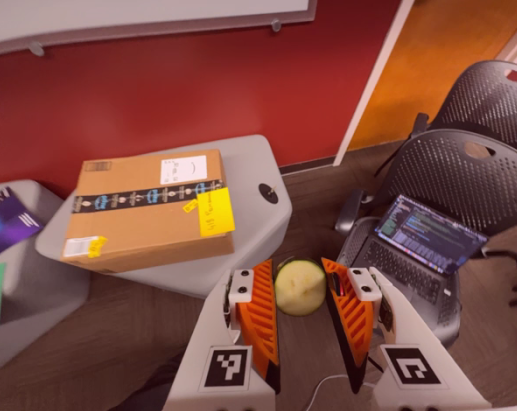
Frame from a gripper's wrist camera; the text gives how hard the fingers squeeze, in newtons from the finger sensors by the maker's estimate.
{"total": 7.7, "left": 7.7, "right": 7.7}